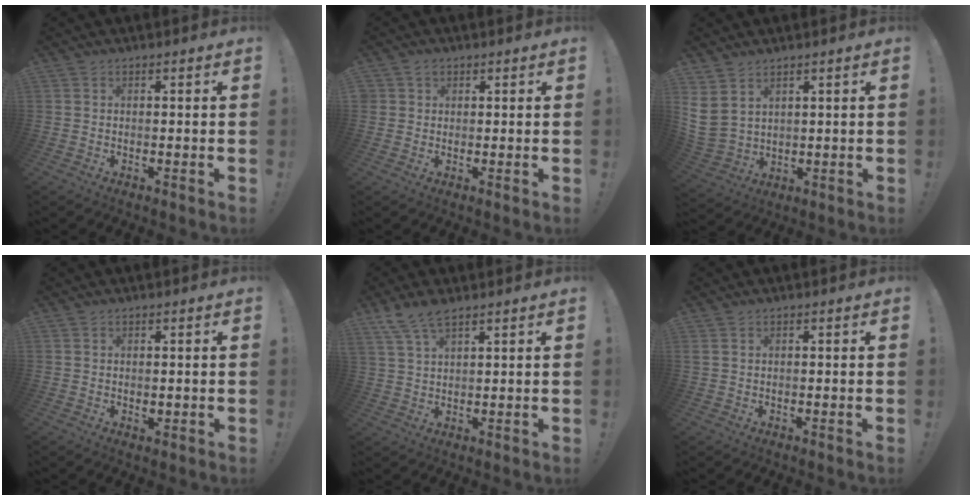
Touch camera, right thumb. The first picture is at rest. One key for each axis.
{"total": 2.3, "fx": 1.2, "fy": 1.9, "fz": 0.4, "tx": -0.006, "ty": -0.003, "tz": 0.023}
{"total": 6.7, "fx": 3.5, "fy": 4.5, "fz": 3.4, "tx": -0.070, "ty": -0.027, "tz": 0.072}
{"total": 0.9, "fx": 0.3, "fy": 0.7, "fz": 0.5, "tx": 0.001, "ty": -0.003, "tz": 0.004}
{"total": 6.5, "fx": 5.0, "fy": 2.0, "fz": 3.7, "tx": -0.075, "ty": -0.019, "tz": 0.095}
{"total": 0.8, "fx": 0.3, "fy": 0.6, "fz": 0.4, "tx": -0.010, "ty": 0.003, "tz": 0.007}